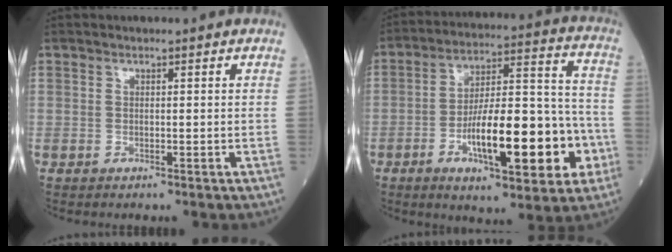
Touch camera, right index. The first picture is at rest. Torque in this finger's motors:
{"motor_torque": [2.14, 0.00, 1.05, 0.21]}